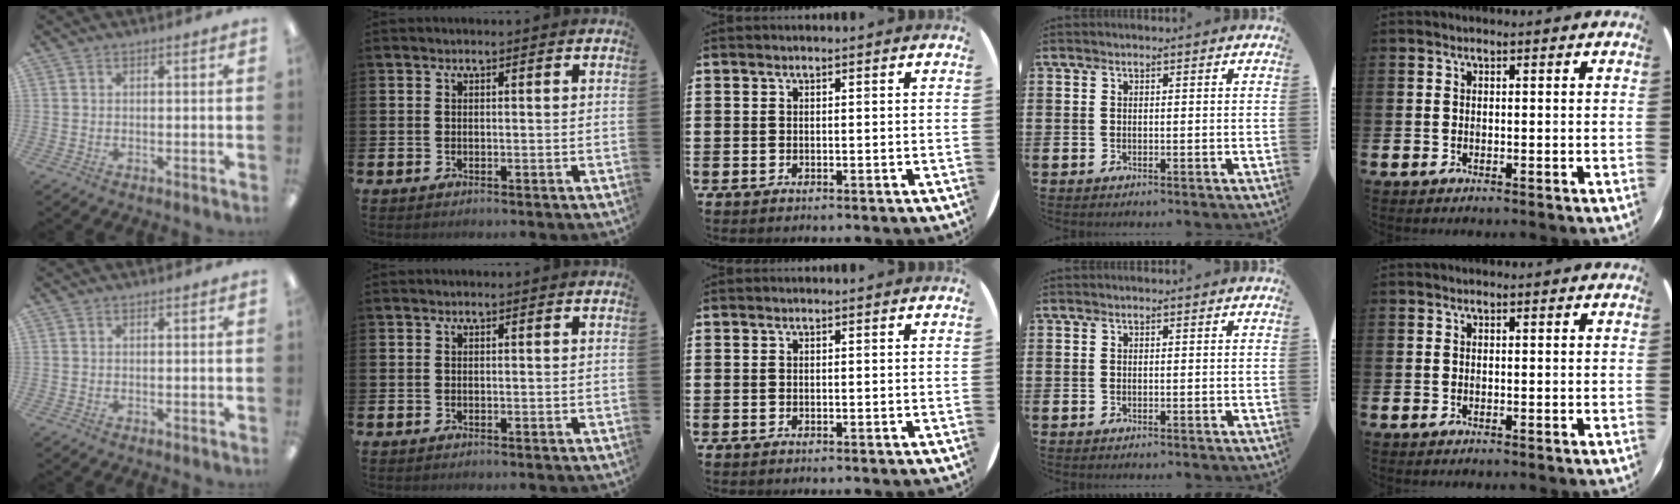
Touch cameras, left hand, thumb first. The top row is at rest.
{}